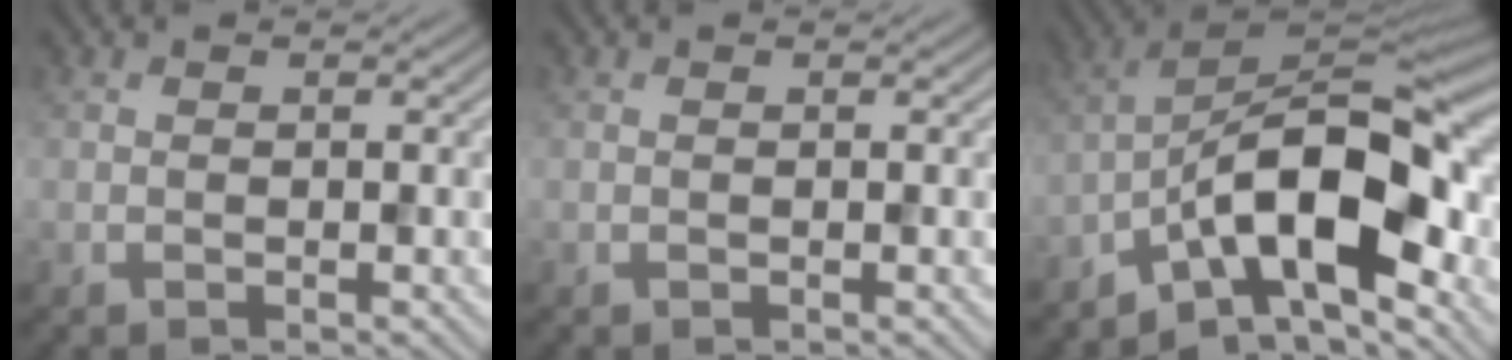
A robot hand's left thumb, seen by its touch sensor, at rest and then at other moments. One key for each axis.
{"total": 0.0}
{"total": 13.1, "fx": -6.4, "fy": 5.1, "fz": 10.2, "tx": -0.168, "ty": 0.003, "tz": -0.126}